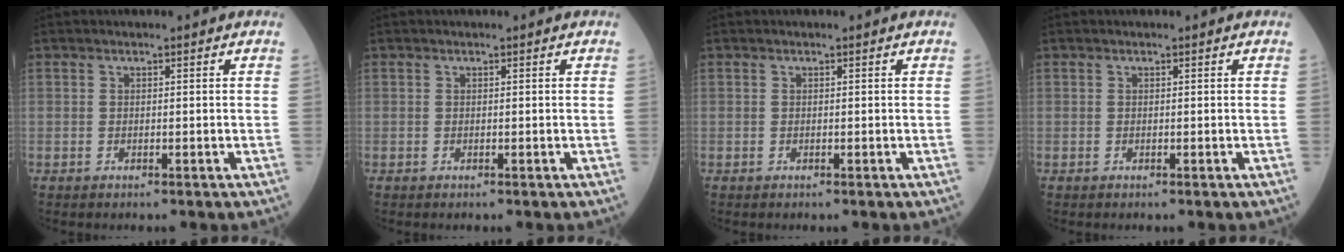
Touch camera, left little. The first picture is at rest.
{"total": 0.0}
{"total": 0.0}
{"total": 0.0}